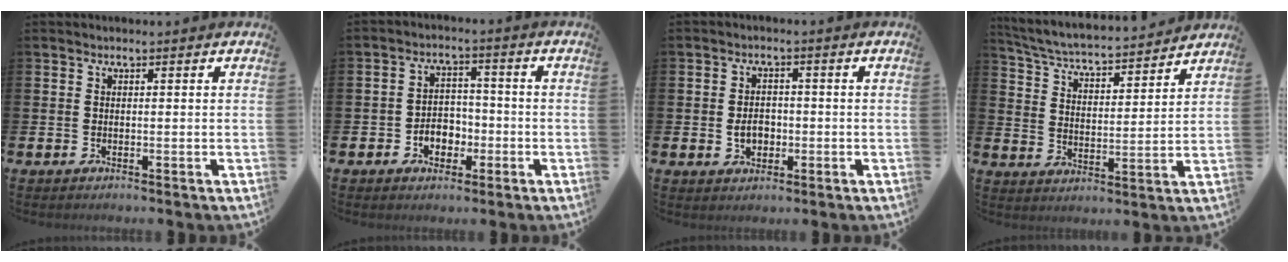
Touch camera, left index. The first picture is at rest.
{"total": 3.8, "force": [-1.7, 3.0, 1.6], "torque": [-0.029, 0.003, -0.039]}
{"total": 3.1, "force": [-0.6, 2.4, 1.9], "torque": [-0.024, -0.001, -0.018]}
{"total": 5.1, "force": [4.9, 0.5, 1.1], "torque": [-0.048, -0.045, 0.079]}